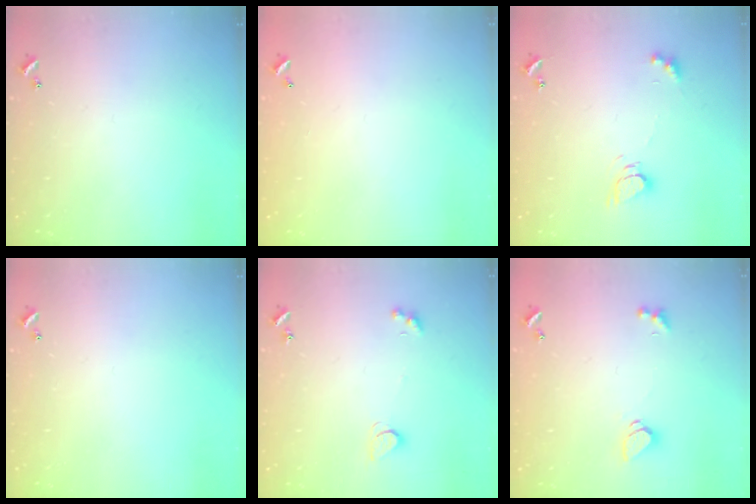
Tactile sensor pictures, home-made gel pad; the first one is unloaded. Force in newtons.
{"total": 2.9, "press": 2.9, "slide": 0.1}
{"total": 5.9, "press": 5.9, "slide": 0.5}
{"total": 0.0}
{"total": 2.6, "press": 2.6, "slide": 0.5}
{"total": 1.2, "press": 1.1, "slide": 0.5}